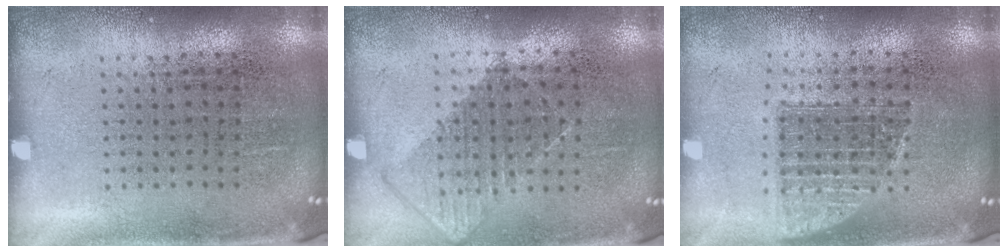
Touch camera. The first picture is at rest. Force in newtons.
{"total": 0.8, "press": 0.7, "slide": 0.4}
{"total": 1.3, "press": 1.1, "slide": 0.8}